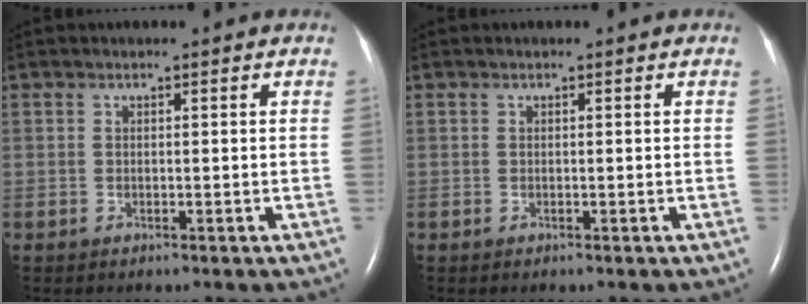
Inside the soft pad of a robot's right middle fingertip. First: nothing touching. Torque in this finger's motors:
{"motor_torque": [0.00, 0.00, 0.00, 0.01]}